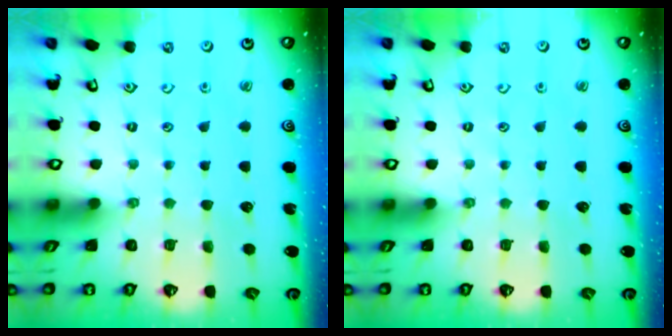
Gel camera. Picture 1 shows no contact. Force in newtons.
{"total": 0.0}